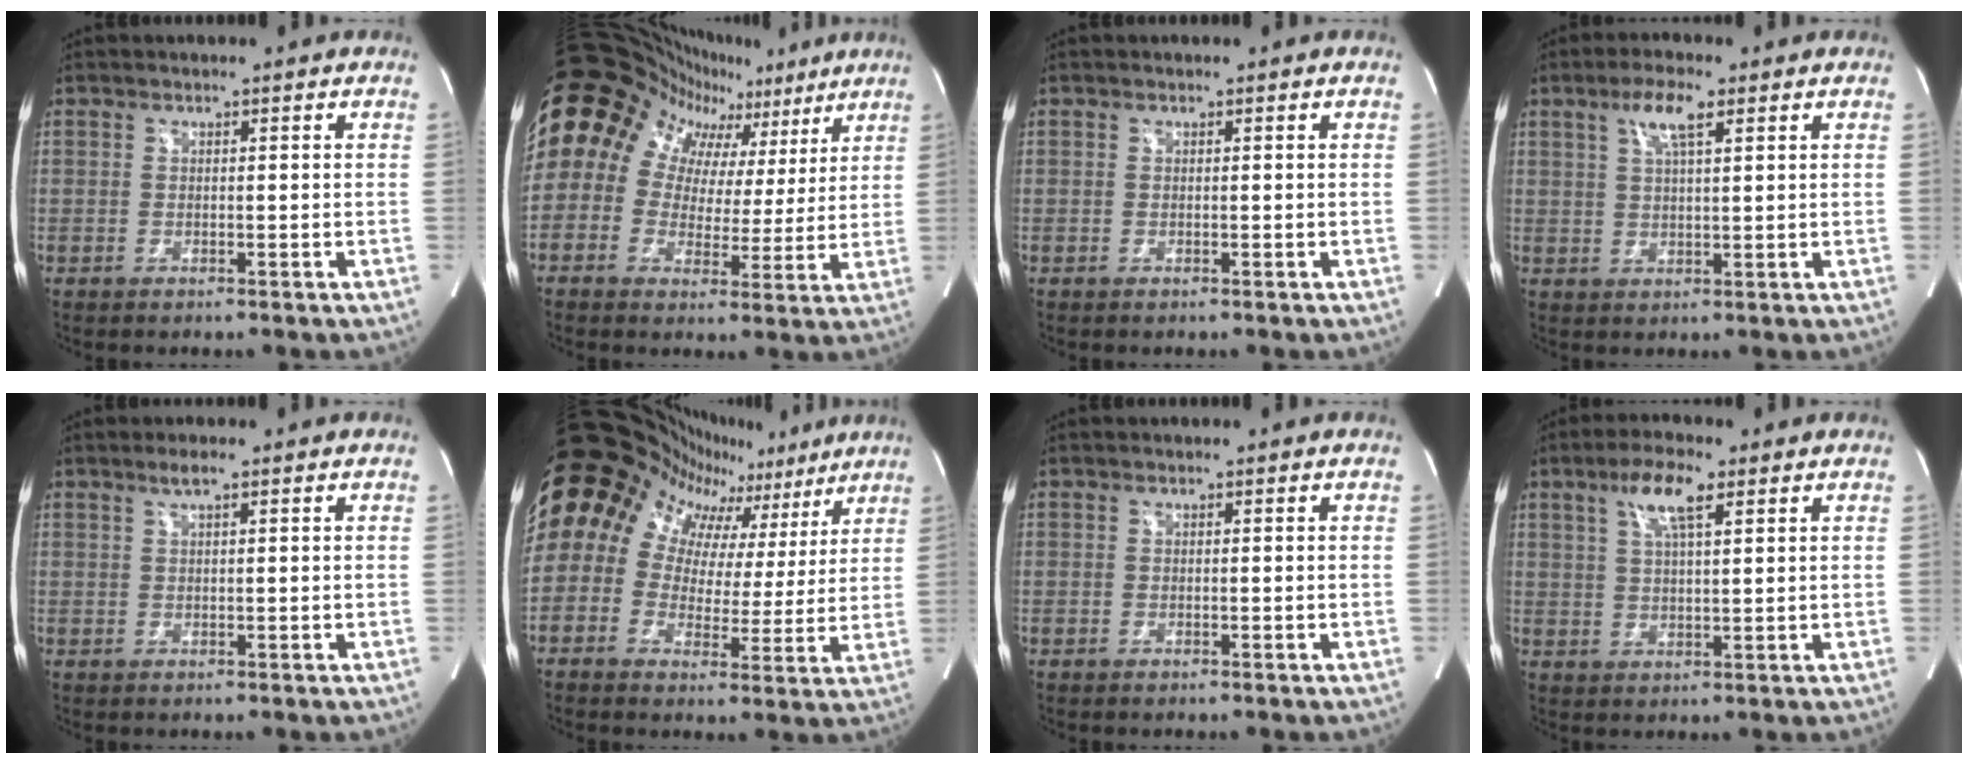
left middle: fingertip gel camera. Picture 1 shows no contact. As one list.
[{"total": 18.4, "force": [11.0, 12.1, 8.3], "torque": [-0.156, 0.072, 0.153]}, {"total": 0.0}, {"total": 5.1, "force": [2.7, 0.9, 4.3], "torque": [-0.088, 0.006, 0.048]}, {"total": 1.7, "force": [1.1, 0.1, 1.2], "torque": [-0.028, 0.003, 0.021]}, {"total": 20.6, "force": [14.0, 12.1, 9.0], "torque": [-0.167, 0.081, 0.183]}, {"total": 0.0}, {"total": 6.5, "force": [3.4, 1.2, 5.4], "torque": [-0.108, 0.009, 0.061]}]